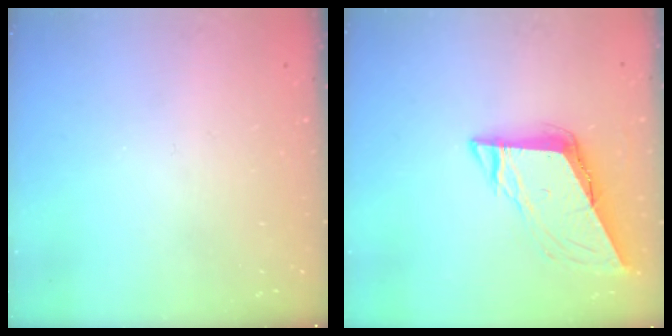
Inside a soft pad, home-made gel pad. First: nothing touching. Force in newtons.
{"total": 8.2, "press": 8.2, "slide": 0.6}